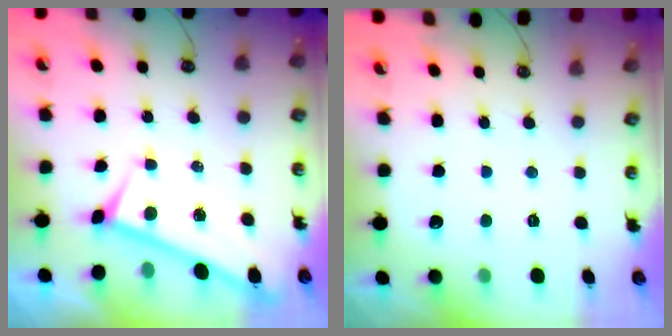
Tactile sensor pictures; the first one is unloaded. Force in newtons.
{"total": 0.0}